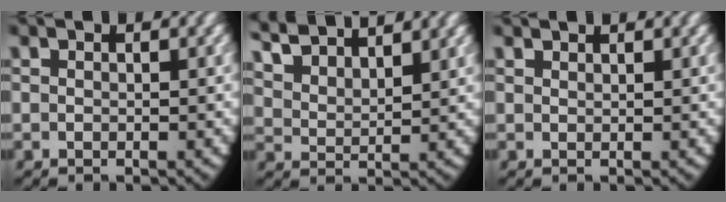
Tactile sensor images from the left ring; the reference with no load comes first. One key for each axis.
{"total": 5.2, "fx": 4.1, "fy": 2.3, "fz": 2.3, "tx": -0.062, "ty": 0.000, "tz": 0.073}
{"total": 1.2, "fx": 1.0, "fy": -0.7, "fz": -0.1, "tx": 0.005, "ty": -0.003, "tz": 0.023}